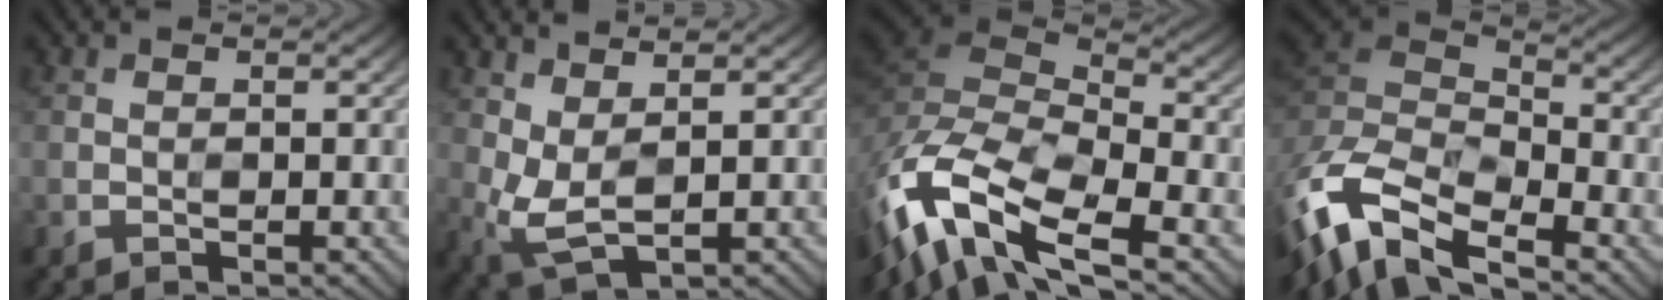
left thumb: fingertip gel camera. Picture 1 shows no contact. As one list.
[{"total": 4.8, "force": [1.5, 2.2, 4.0], "torque": [-0.109, -0.001, 0.031]}, {"total": 14.5, "force": [-8.8, 5.9, 9.9], "torque": [-0.241, -0.018, -0.161]}, {"total": 11.6, "force": [-7.5, 4.8, 7.5], "torque": [-0.173, -0.008, -0.148]}]